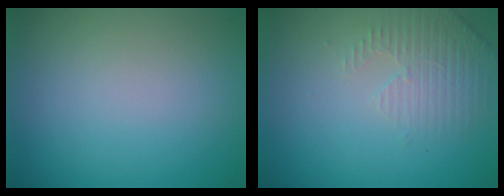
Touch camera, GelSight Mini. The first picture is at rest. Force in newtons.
{"total": 2.8, "press": 2.7, "slide": 0.8}